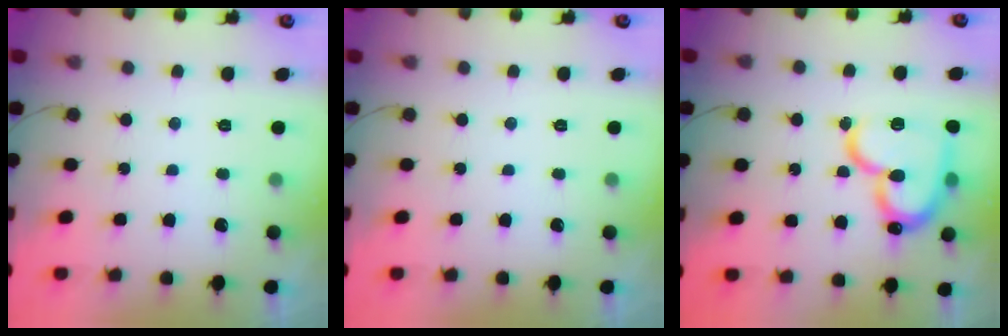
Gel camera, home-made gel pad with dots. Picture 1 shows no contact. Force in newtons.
{"total": 0.0}
{"total": 21.1, "press": 20.9, "slide": 2.7}